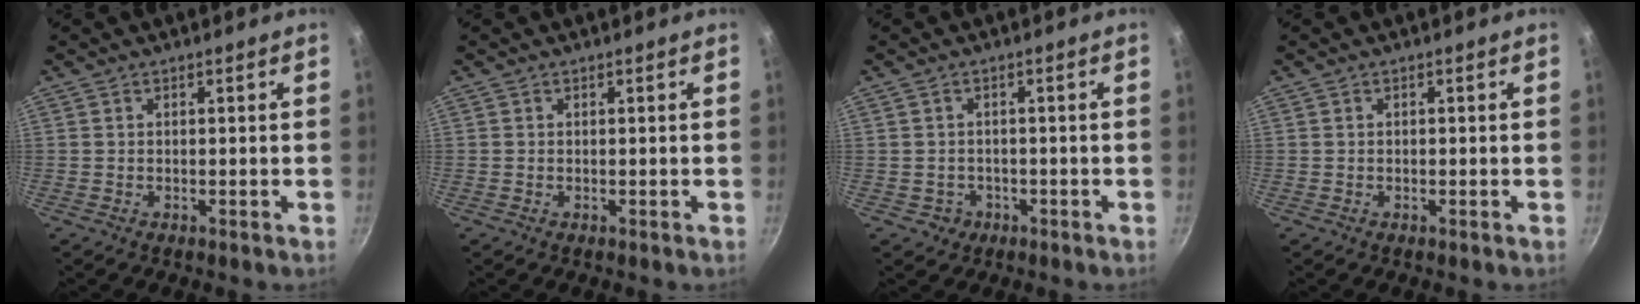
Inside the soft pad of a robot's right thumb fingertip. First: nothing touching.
{"total": 0.0}
{"total": 2.9, "force": [-0.9, 2.6, 0.7], "torque": [-0.002, 0.008, -0.004]}
{"total": 0.0}